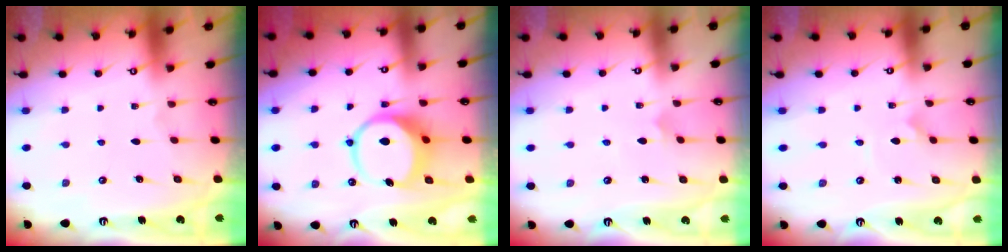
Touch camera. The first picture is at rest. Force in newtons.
{"total": 9.0, "press": 8.9, "slide": 1.3}
{"total": 2.7, "press": 2.7, "slide": 0.1}
{"total": 0.0}